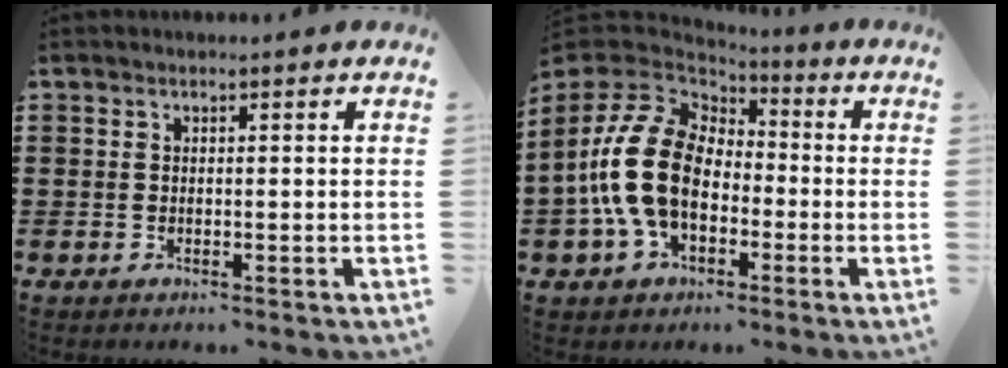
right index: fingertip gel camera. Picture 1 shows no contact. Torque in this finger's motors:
{"motor_torque": [2.14, 0.00, 1.05, 0.21]}